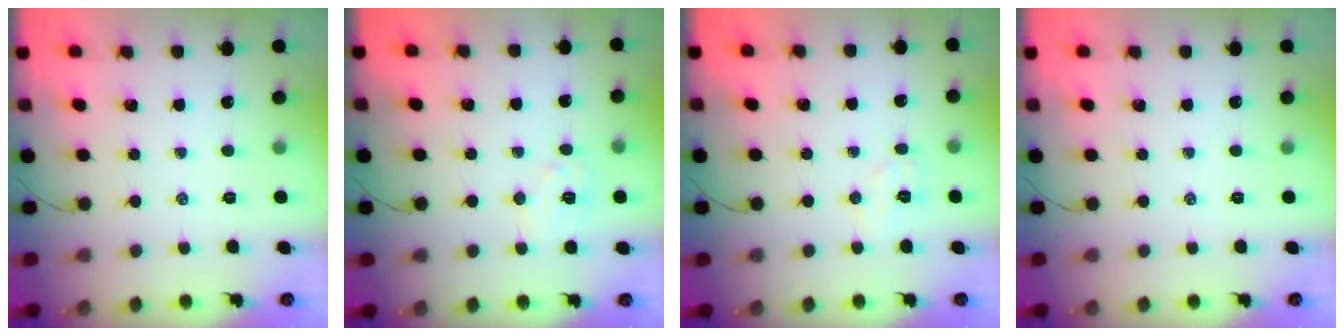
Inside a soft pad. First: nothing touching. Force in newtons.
{"total": 6.9, "press": 6.8, "slide": 1.1}
{"total": 5.6, "press": 5.5, "slide": 1.1}
{"total": 0.0}